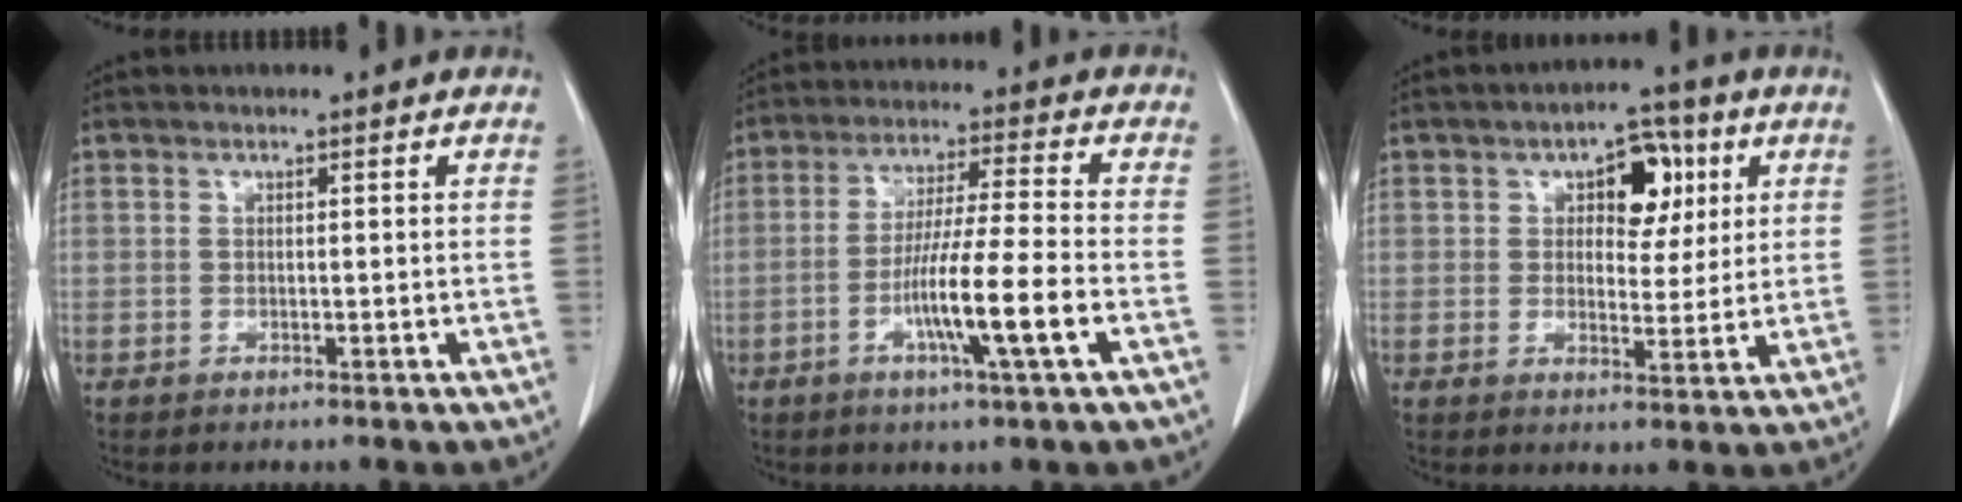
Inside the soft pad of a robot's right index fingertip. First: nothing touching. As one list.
[{"total": 8.8, "force": [-2.9, -0.5, 8.3], "torque": [-0.151, -0.007, -0.053]}, {"total": 7.2, "force": [2.6, 3.8, 5.6], "torque": [-0.070, 0.018, 0.038]}]